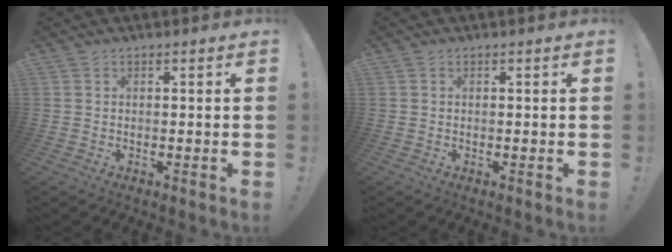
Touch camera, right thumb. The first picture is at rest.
{"total": 0.0}